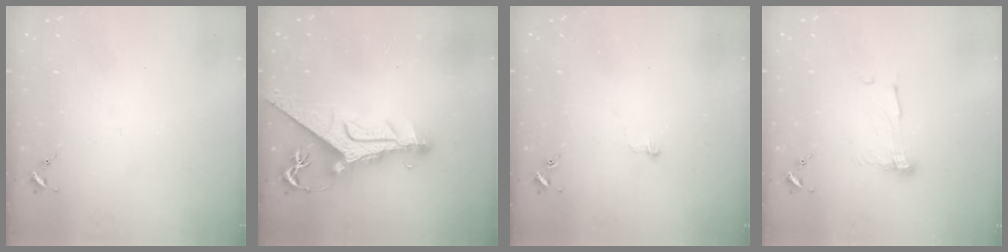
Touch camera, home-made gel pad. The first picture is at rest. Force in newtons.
{"total": 15.0, "press": 14.9, "slide": 1.5}
{"total": 2.6, "press": 2.6, "slide": 0.2}
{"total": 7.0, "press": 7.0, "slide": 0.2}